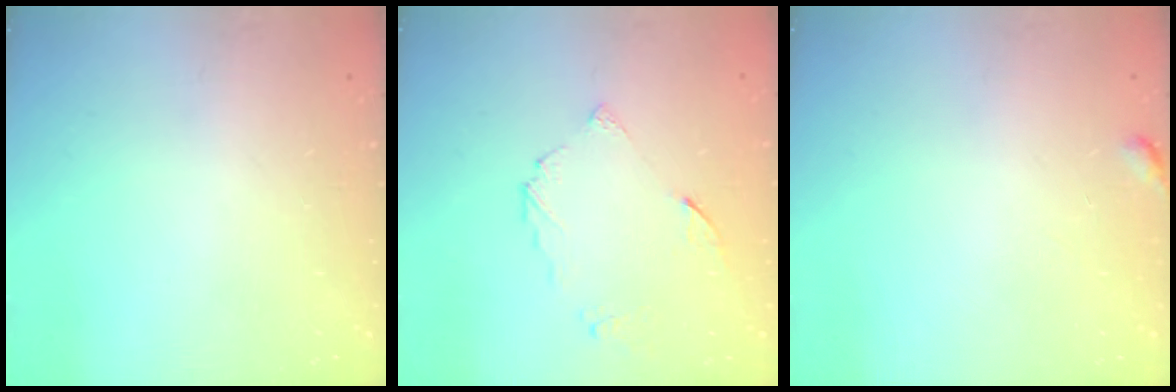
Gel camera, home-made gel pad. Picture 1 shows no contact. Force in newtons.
{"total": 5.8, "press": 5.7, "slide": 0.5}
{"total": 2.6, "press": 2.5, "slide": 0.3}